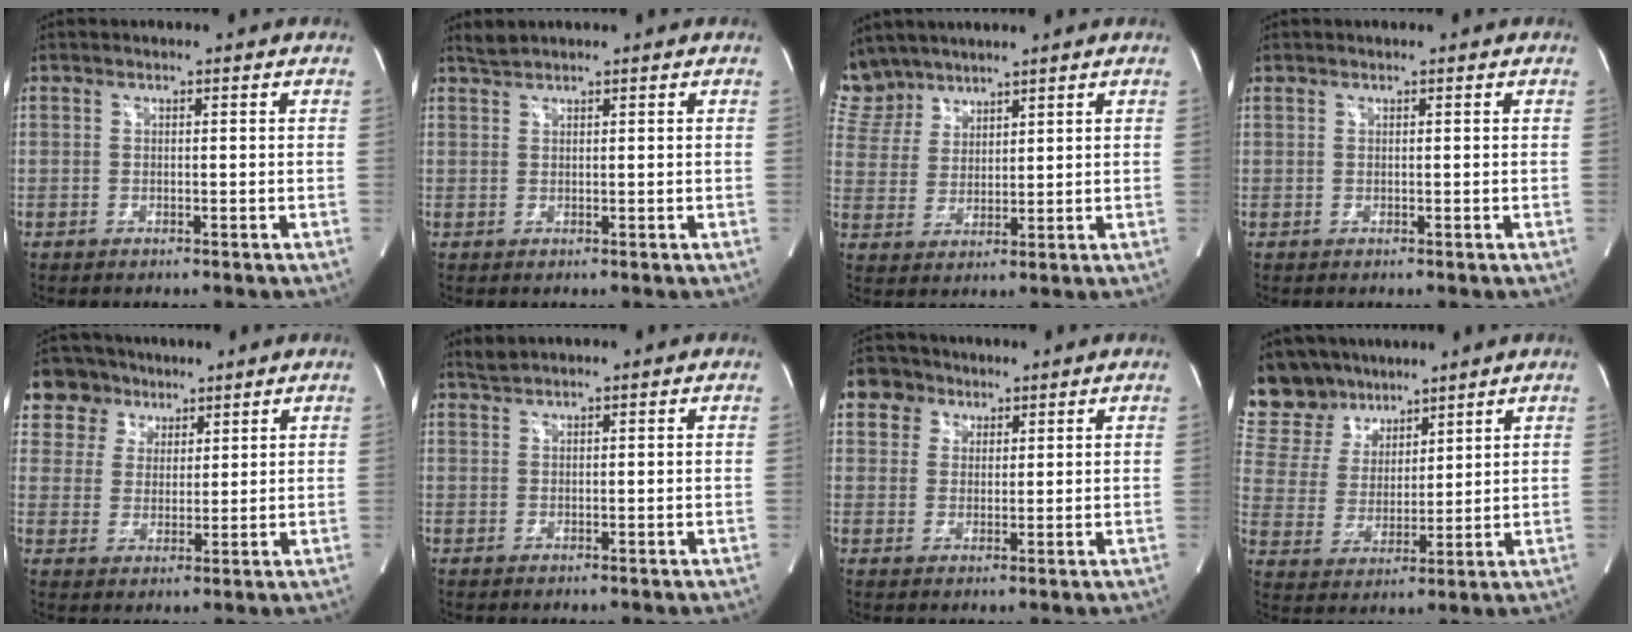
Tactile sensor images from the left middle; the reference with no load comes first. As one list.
[{"total": 1.4, "force": [1.4, -0.2, 0.1], "torque": [-0.005, 0.007, 0.033]}, {"total": 6.9, "force": [6.3, 2.8, 0.3], "torque": [-0.012, 0.009, 0.139]}, {"total": 0.0}, {"total": 8.6, "force": [5.4, 6.6, 0.7], "torque": [-0.015, 0.021, 0.103]}, {"total": 1.3, "force": [1.3, -0.3, 0.0], "torque": [-0.004, 0.007, 0.030]}, {"total": 4.7, "force": [2.7, 3.9, 0.6], "torque": [-0.017, 0.014, 0.050]}, {"total": 12.8, "force": [10.7, 6.9, 1.7], "torque": [-0.044, 0.025, 0.213]}]